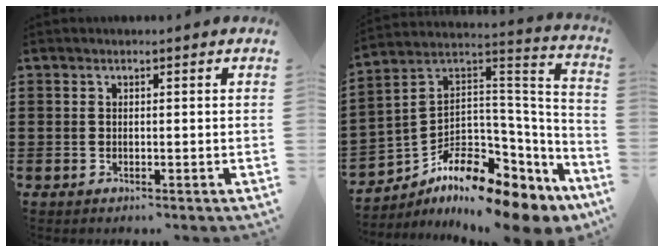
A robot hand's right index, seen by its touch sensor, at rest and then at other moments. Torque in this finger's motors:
{"motor_torque": [0.19, 0.06, 0.02, -0.21]}